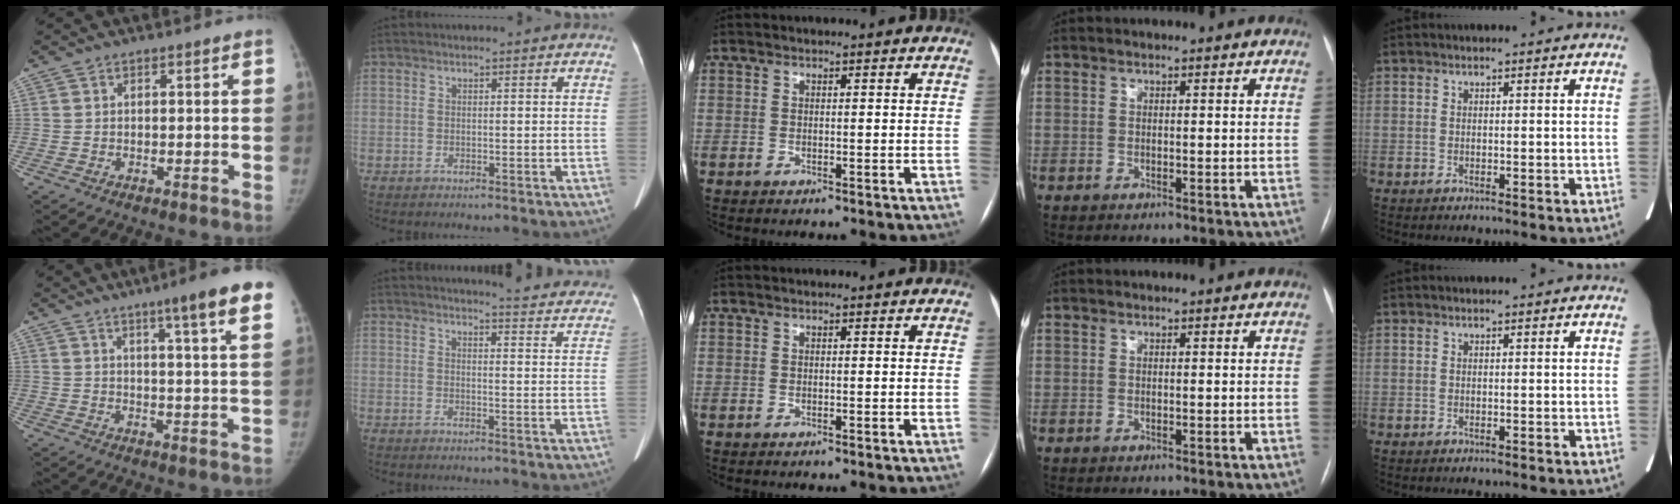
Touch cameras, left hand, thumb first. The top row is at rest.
{"thumb": {"total": 12.6, "force": [8.0, 0.5, 9.7], "torque": [-0.123, -0.030, 0.094]}, "index": {"total": 16.1, "force": [15.6, 1.4, 3.5], "torque": [-0.021, -0.080, 0.150]}}